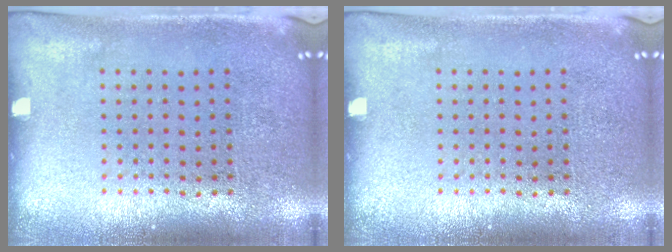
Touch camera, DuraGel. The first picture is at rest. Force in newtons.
{"total": 0.0}